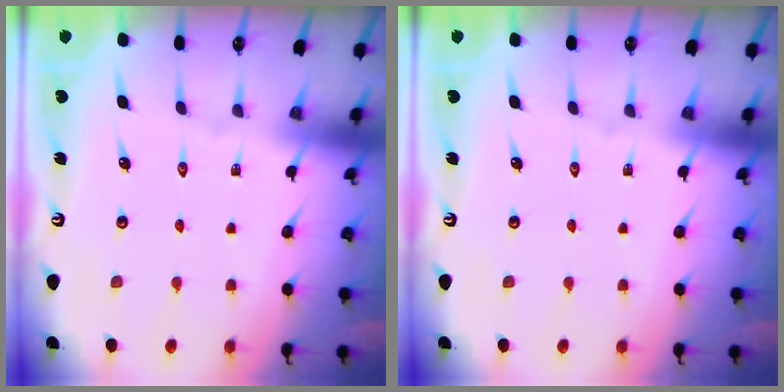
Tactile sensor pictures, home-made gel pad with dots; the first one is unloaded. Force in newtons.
{"total": 0.0}